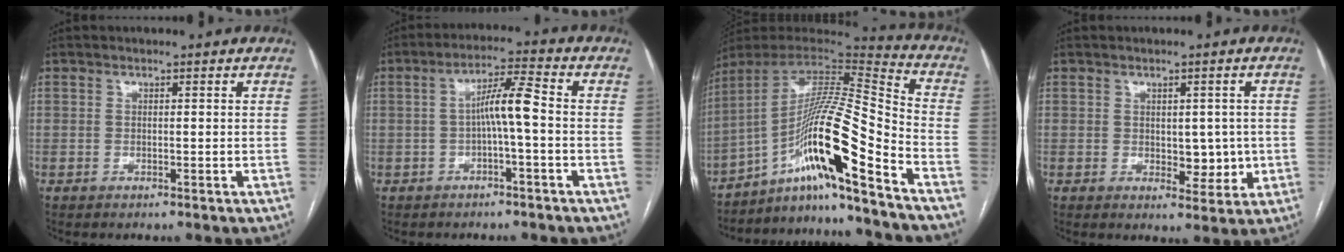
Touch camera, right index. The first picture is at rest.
{"total": 5.9, "force": [-0.7, 0.2, 5.8], "torque": [-0.102, 0.020, -0.011]}
{"total": 17.9, "force": [-10.3, -0.9, 14.6], "torque": [-0.272, 0.008, -0.182]}
{"total": 5.0, "force": [-0.1, 2.9, 4.1], "torque": [-0.046, -0.001, 0.008]}